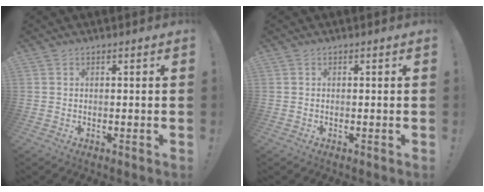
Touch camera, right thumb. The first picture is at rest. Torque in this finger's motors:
{"motor_torque": [-0.30, -0.22, 0.05, -0.10, -0.01]}